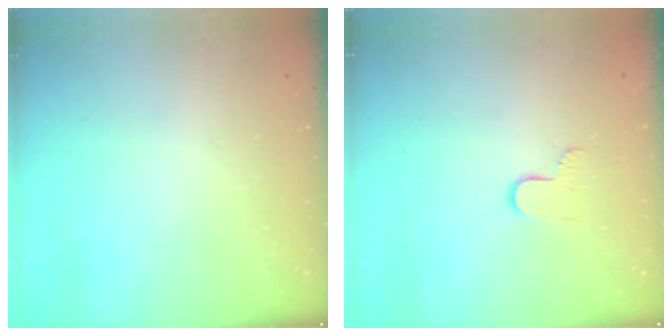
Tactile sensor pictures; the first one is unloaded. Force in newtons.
{"total": 5.2, "press": 5.2, "slide": 0.4}